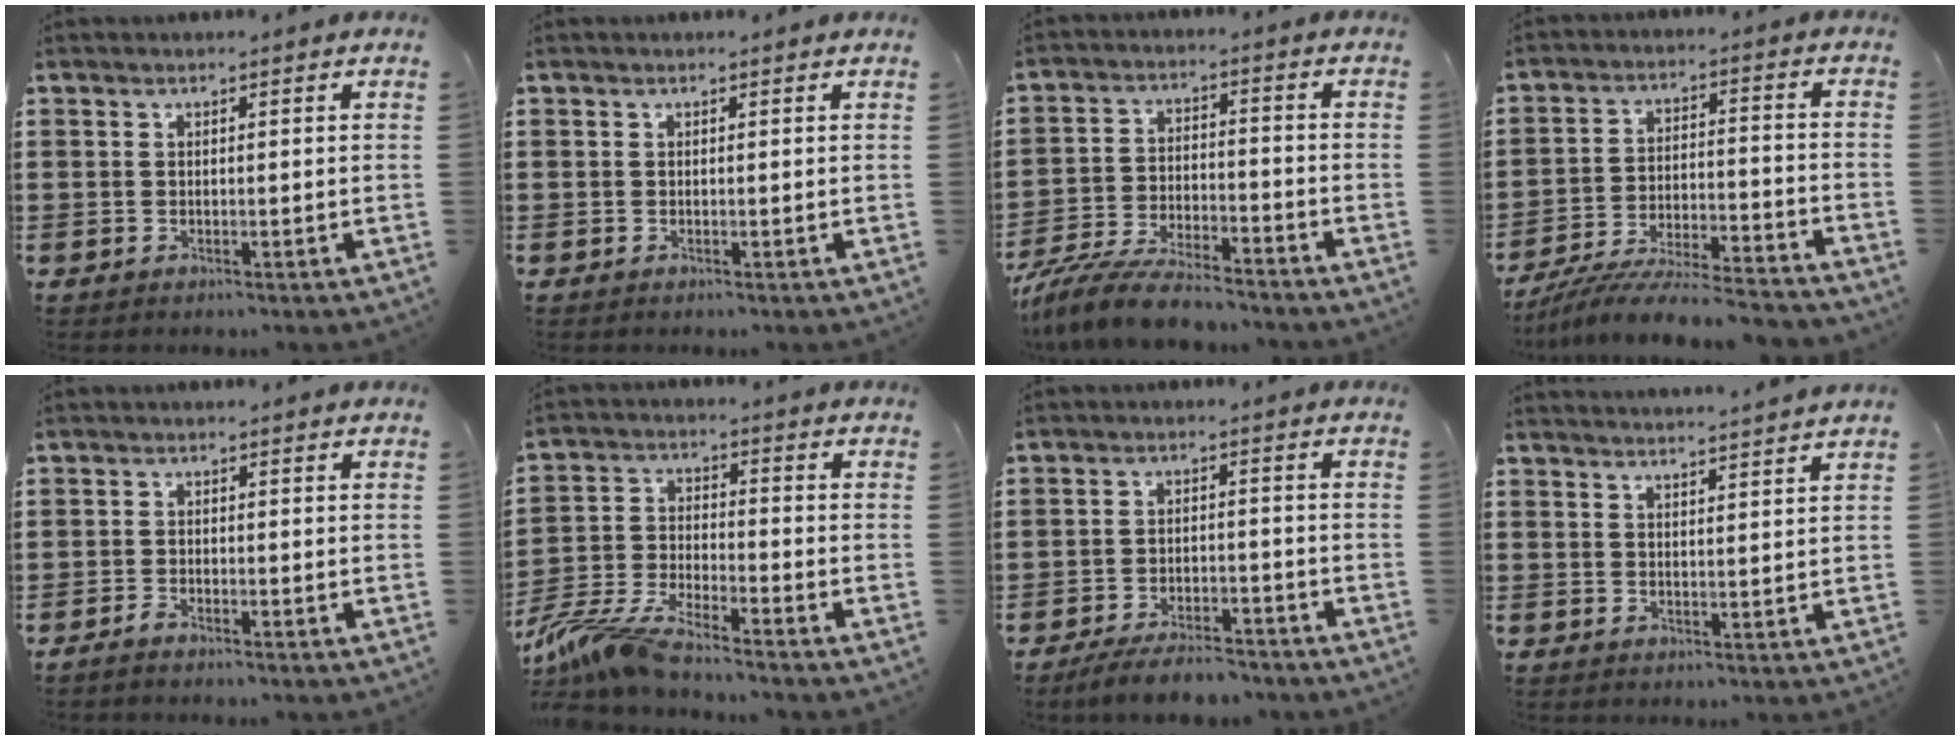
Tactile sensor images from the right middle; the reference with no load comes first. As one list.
[{"total": 0.0}, {"total": 8.0, "force": [-7.5, 1.1, 2.8], "torque": [-0.061, 0.007, -0.143]}, {"total": 8.3, "force": [-7.9, 0.3, 2.4], "torque": [-0.043, 0.006, -0.155]}, {"total": 1.2, "force": [-1.1, 0.1, 0.4], "torque": [-0.011, -0.001, -0.022]}, {"total": 7.9, "force": [-7.2, 0.2, 3.1], "torque": [-0.089, -0.012, -0.149]}, {"total": 4.8, "force": [-4.6, 0.7, 1.4], "torque": [-0.029, 0.000, -0.090]}, {"total": 2.6, "force": [2.5, -0.5, 0.0], "torque": [-0.005, -0.006, 0.048]}]